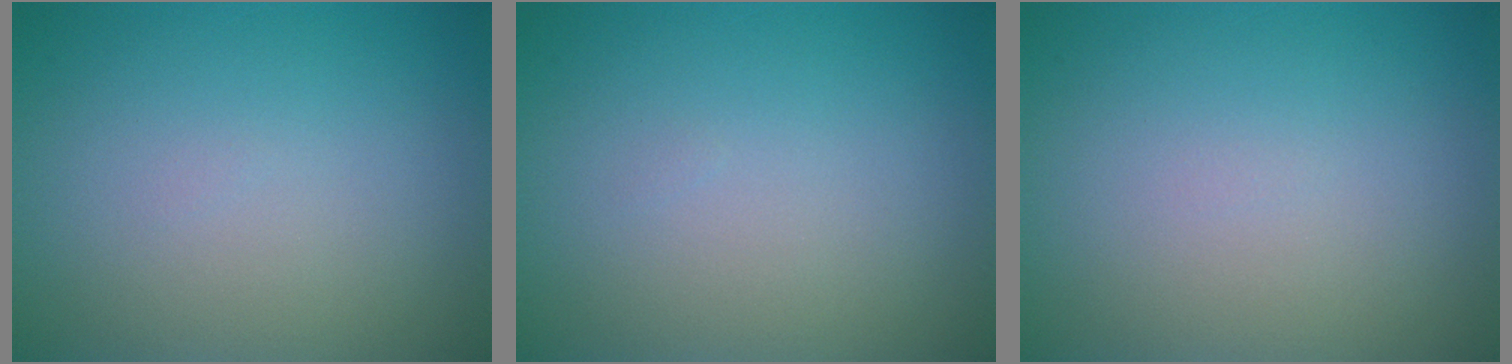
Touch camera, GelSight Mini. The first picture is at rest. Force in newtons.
{"total": 0.0}
{"total": 0.0}